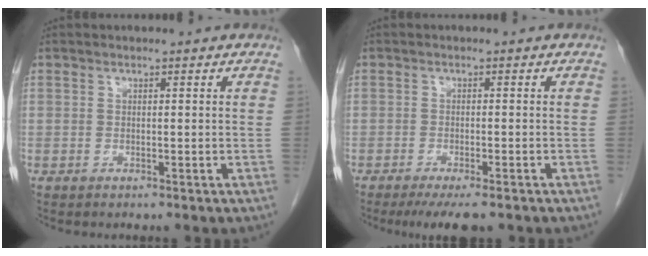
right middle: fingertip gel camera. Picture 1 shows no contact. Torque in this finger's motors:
{"motor_torque": [0.18, -0.06, 0.06, 0.06]}